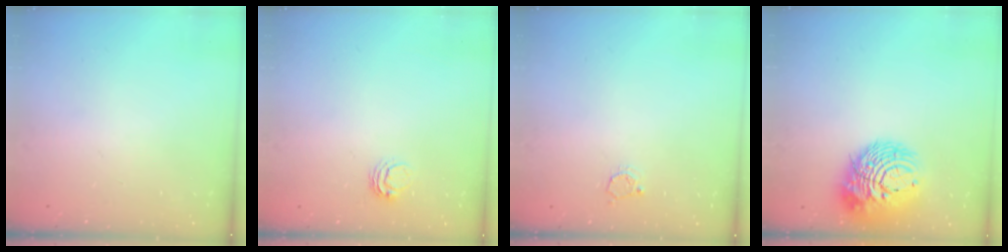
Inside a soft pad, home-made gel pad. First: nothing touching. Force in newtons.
{"total": 4.2, "press": 4.2, "slide": 0.3}
{"total": 2.7, "press": 2.7, "slide": 0.3}
{"total": 14.9, "press": 14.8, "slide": 1.7}